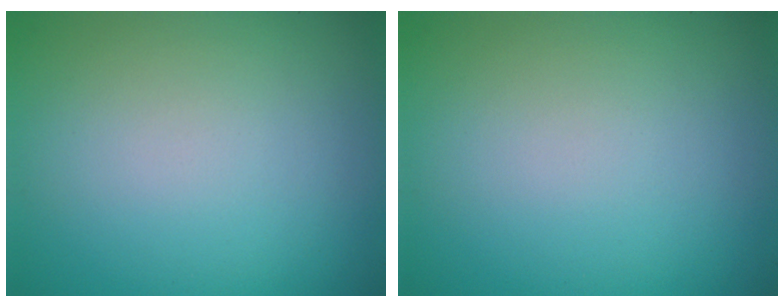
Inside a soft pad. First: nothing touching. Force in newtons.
{"total": 0.0}